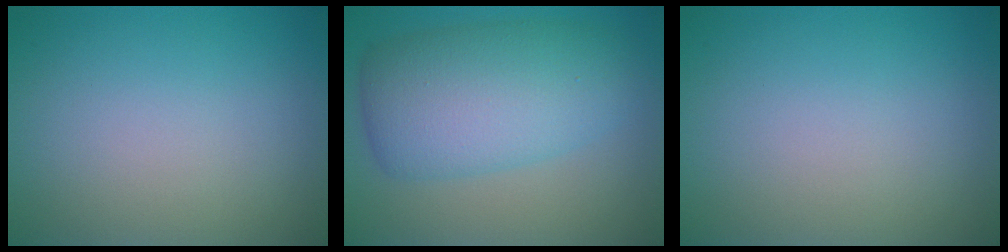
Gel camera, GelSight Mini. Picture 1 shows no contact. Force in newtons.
{"total": 7.7, "press": 7.7, "slide": 0.1}
{"total": 0.0}